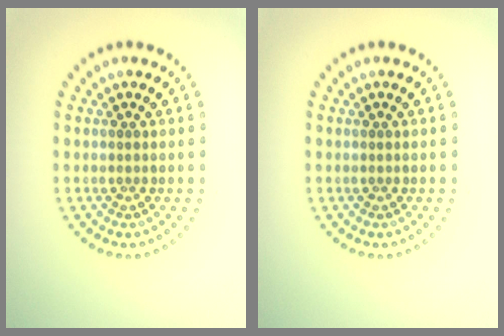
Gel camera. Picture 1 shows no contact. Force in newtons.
{"total": 0.0}